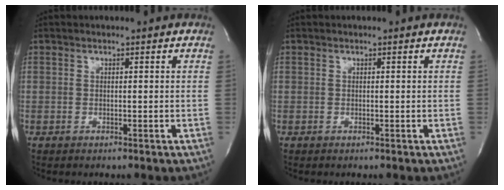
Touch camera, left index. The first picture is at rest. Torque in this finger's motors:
{"motor_torque": [0.02, -0.01, 0.00, 0.00]}